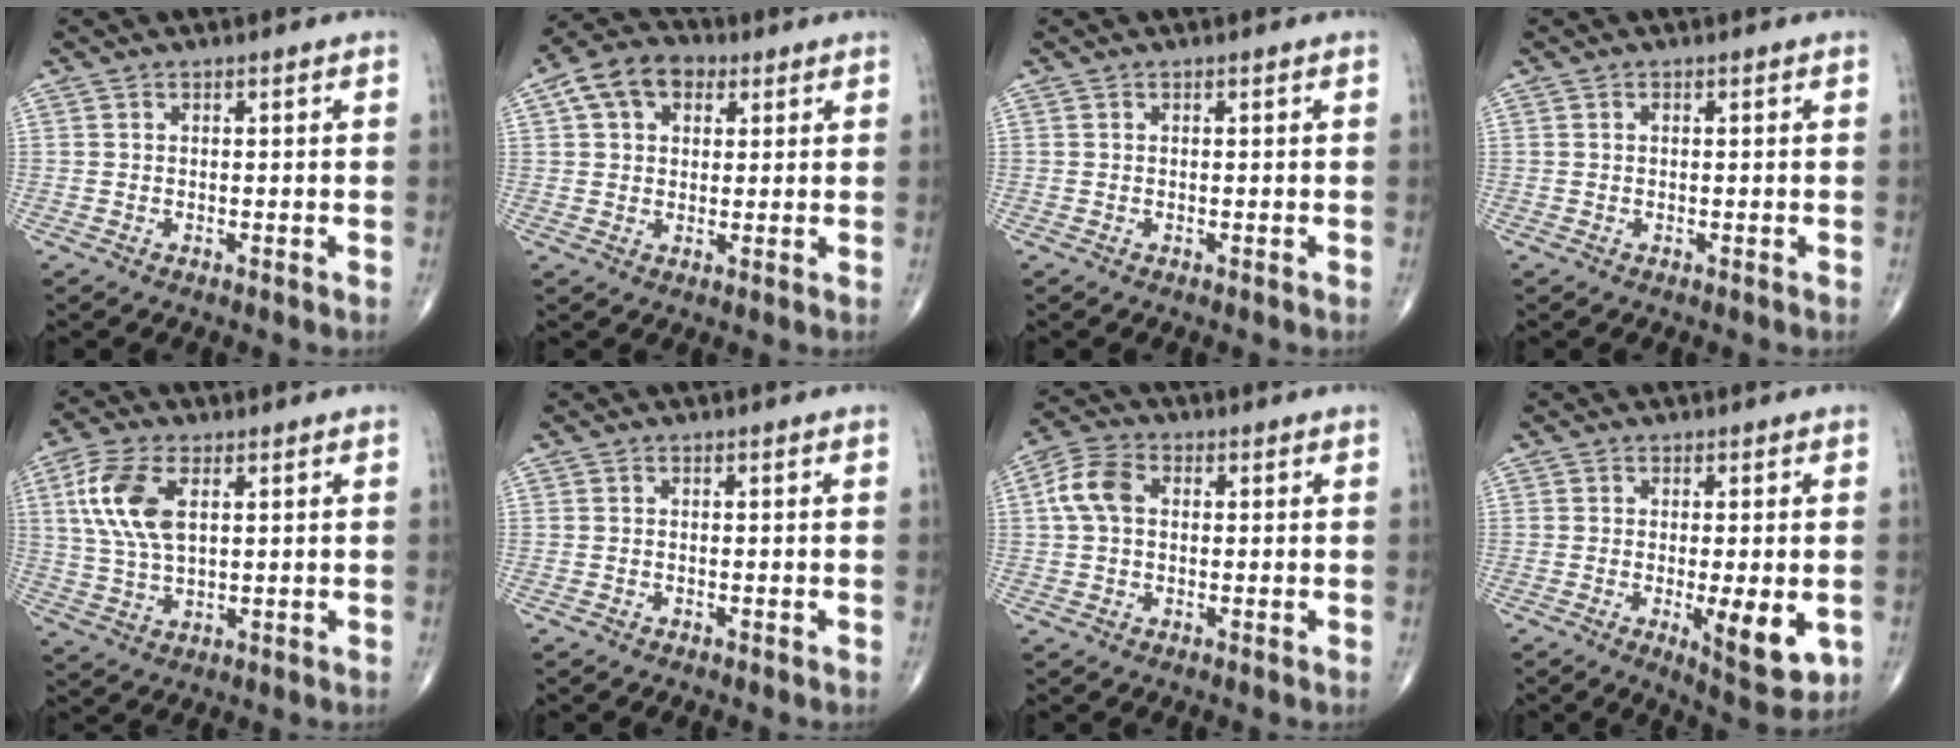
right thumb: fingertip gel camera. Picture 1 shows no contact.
{"total": 9.2, "force": [3.5, 6.4, 5.6], "torque": [-0.084, 0.013, 0.051]}
{"total": 0.0}
{"total": 0.5, "force": [0.1, 0.3, 0.4], "torque": [-0.007, 0.001, 0.003]}
{"total": 11.2, "force": [3.2, 5.7, 9.1], "torque": [-0.197, -0.001, 0.064]}
{"total": 0.0}
{"total": 6.6, "force": [0.9, 4.5, 4.7], "torque": [-0.099, 0.020, 0.010]}
{"total": 8.8, "force": [-1.9, 2.7, 8.2], "torque": [-0.108, -0.021, -0.022]}